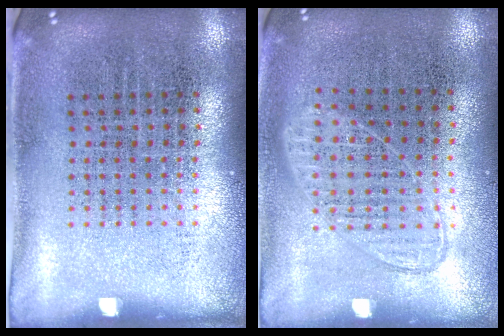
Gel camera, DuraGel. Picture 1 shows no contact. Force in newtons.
{"total": 0.9, "press": 0.9, "slide": 0.3}